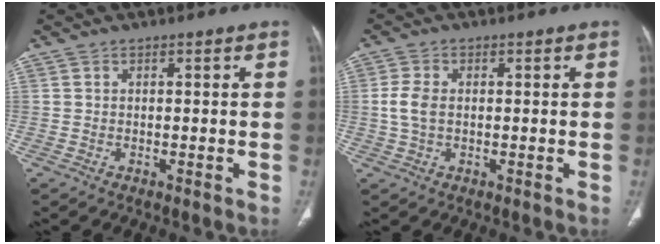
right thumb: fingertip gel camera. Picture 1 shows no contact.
{"total": 3.9, "force": [0.1, 2.4, 3.1], "torque": [-0.077, 0.007, 0.001]}